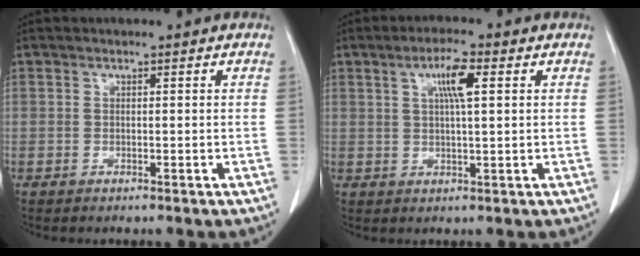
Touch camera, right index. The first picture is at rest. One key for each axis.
{"total": 5.2, "fx": 1.8, "fy": 0.6, "fz": 4.8, "tx": -0.089, "ty": 0.003, "tz": 0.032}